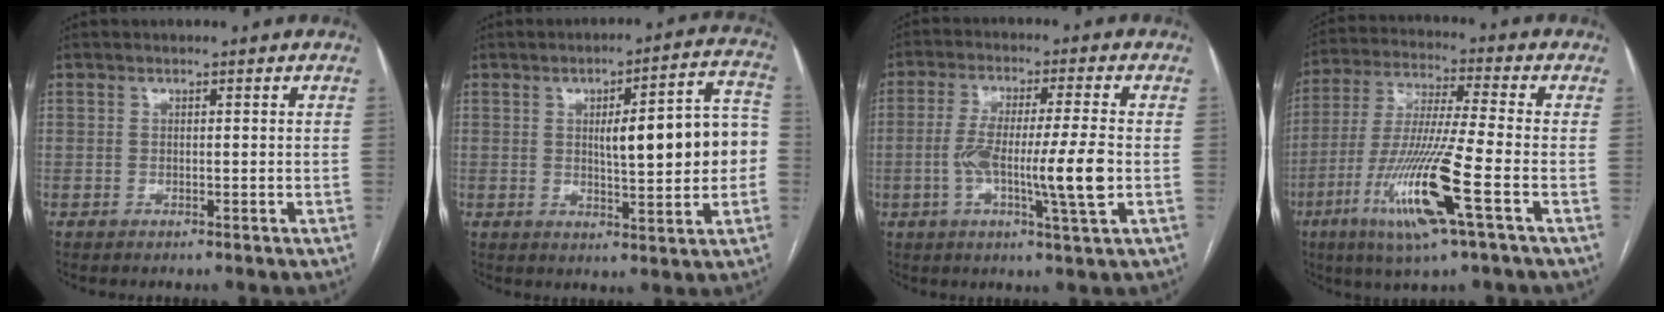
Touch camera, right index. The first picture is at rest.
{"total": 13.2, "force": [0.3, 2.5, 12.9], "torque": [-0.171, 0.030, 0.009]}
{"total": 11.0, "force": [-1.7, 0.0, 10.9], "torque": [-0.195, -0.002, -0.034]}
{"total": 15.1, "force": [-5.9, -0.3, 13.9], "torque": [-0.285, -0.022, -0.111]}